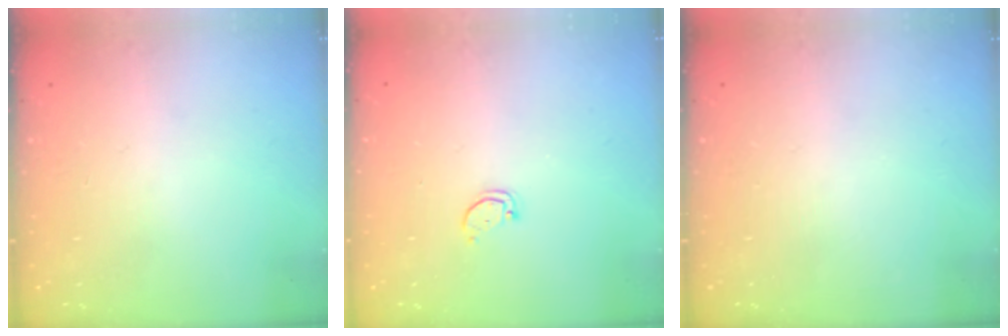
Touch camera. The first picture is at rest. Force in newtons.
{"total": 1.8, "press": 1.8, "slide": 0.1}
{"total": 0.0}